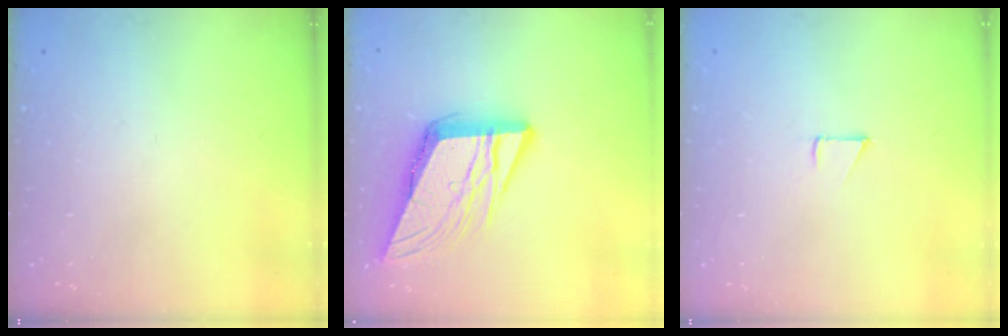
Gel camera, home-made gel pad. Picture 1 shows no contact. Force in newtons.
{"total": 13.7, "press": 13.4, "slide": 2.6}
{"total": 4.5, "press": 4.5, "slide": 0.3}